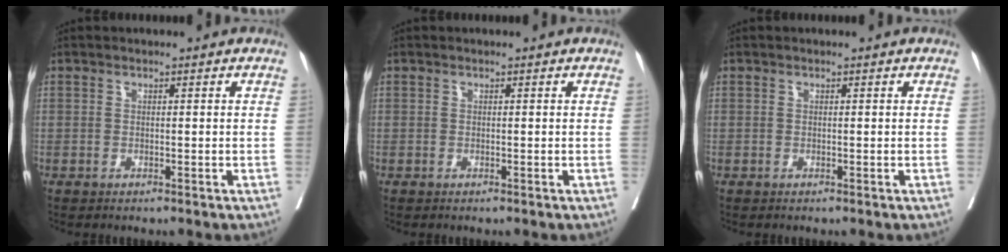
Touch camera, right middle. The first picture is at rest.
{"total": 0.0}
{"total": 0.0}